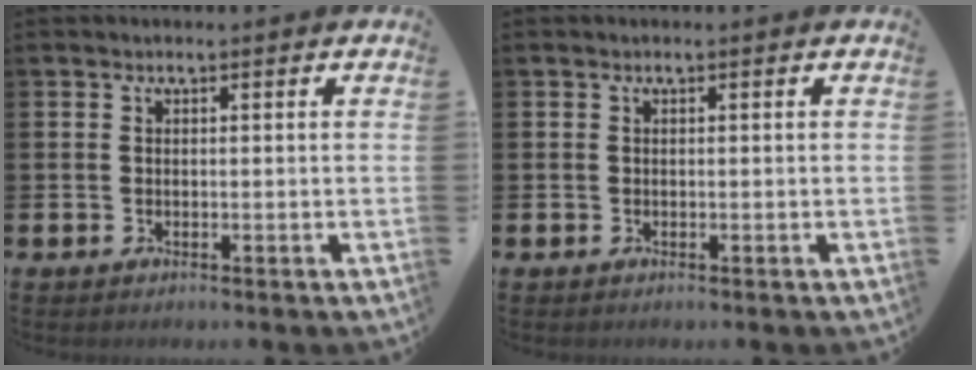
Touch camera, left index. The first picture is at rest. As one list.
[{"total": 0.0}]